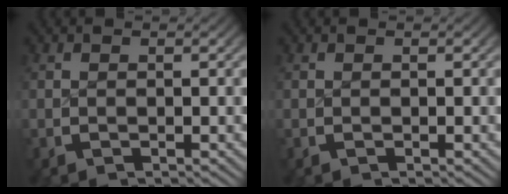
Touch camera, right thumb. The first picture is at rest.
{"total": 0.0}